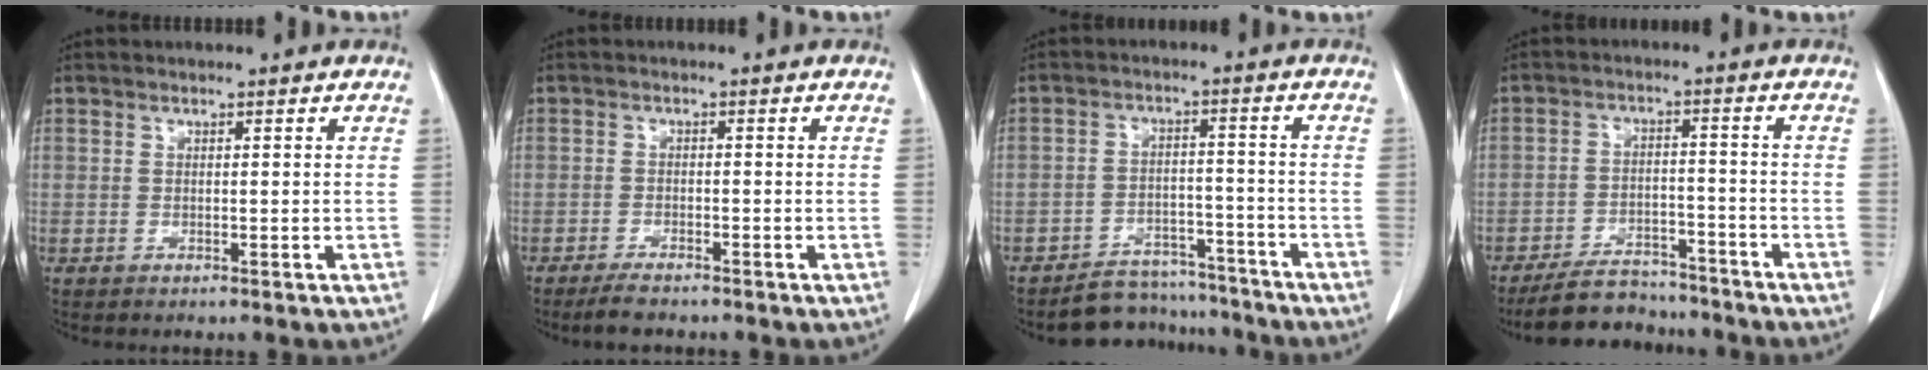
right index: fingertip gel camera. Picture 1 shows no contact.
{"total": 2.9, "force": [-2.5, 0.5, 1.4], "torque": [-0.029, -0.006, -0.041]}
{"total": 8.4, "force": [-7.8, 3.3, -0.2], "torque": [0.017, 0.027, -0.114]}
{"total": 8.9, "force": [-8.1, 3.2, 1.8], "torque": [-0.023, 0.005, -0.130]}